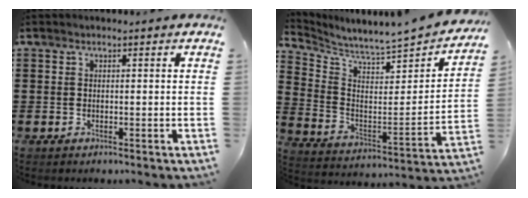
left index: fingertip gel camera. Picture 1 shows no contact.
{"total": 4.8, "force": [4.6, -0.2, 1.3], "torque": [-0.054, -0.056, 0.070]}